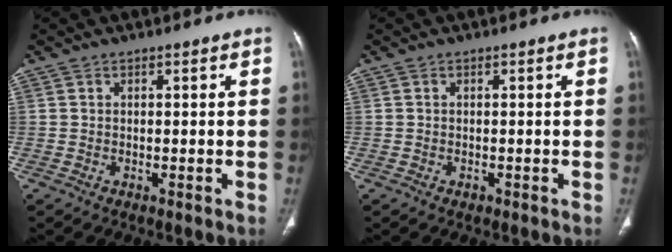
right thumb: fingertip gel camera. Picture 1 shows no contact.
{"total": 0.6, "force": [-0.2, 0.5, 0.3], "torque": [-0.005, 0.000, -0.002]}